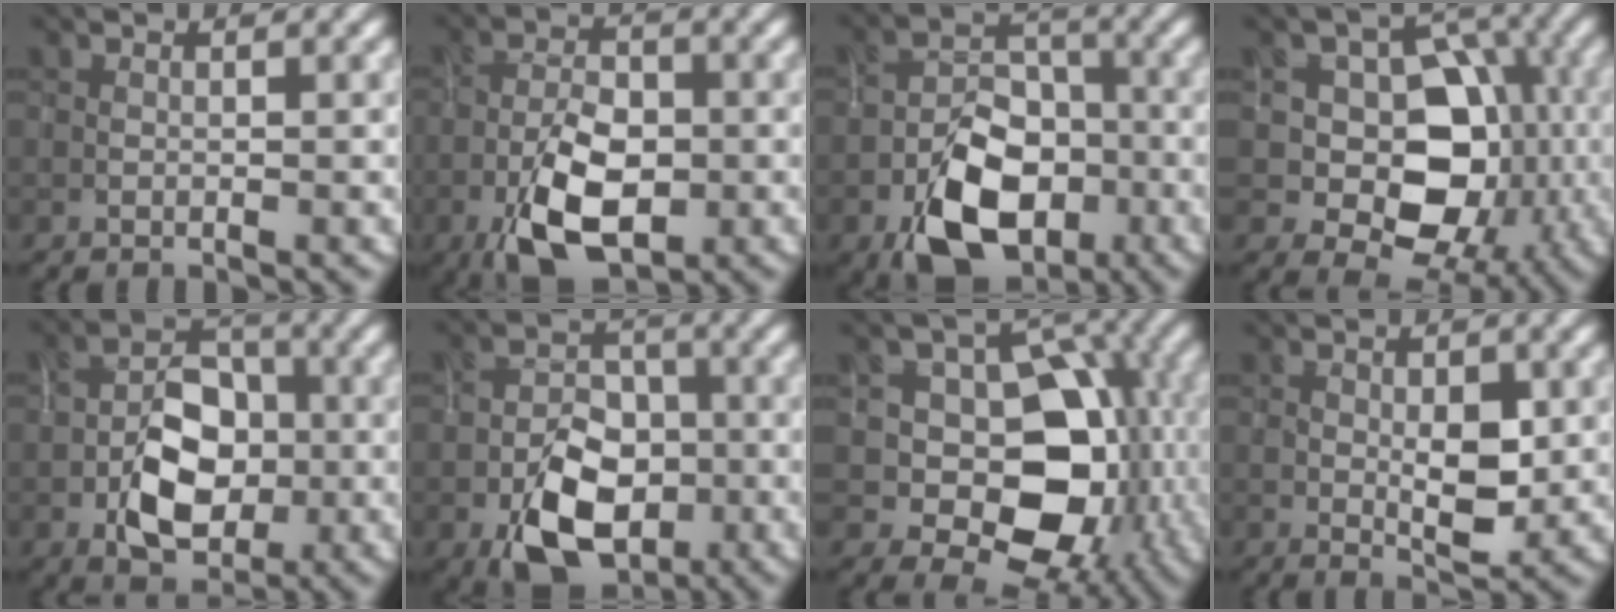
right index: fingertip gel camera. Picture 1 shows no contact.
{"total": 7.8, "force": [-3.2, 3.9, 6.0], "torque": [-0.119, -0.005, -0.065]}
{"total": 9.0, "force": [-4.3, 5.4, 5.7], "torque": [-0.097, -0.004, -0.074]}
{"total": 10.7, "force": [-0.9, 7.9, 7.2], "torque": [-0.065, 0.012, -0.034]}
{"total": 6.8, "force": [-1.9, 4.3, 4.9], "torque": [-0.070, 0.003, -0.034]}
{"total": 8.1, "force": [-3.5, 5.1, 5.3], "torque": [-0.091, -0.009, -0.062]}
{"total": 11.6, "force": [-1.0, 8.1, 8.2], "torque": [-0.088, 0.008, -0.025]}
{"total": 3.8, "force": [0.0, 1.9, 3.2], "torque": [-0.057, -0.007, 0.006]}